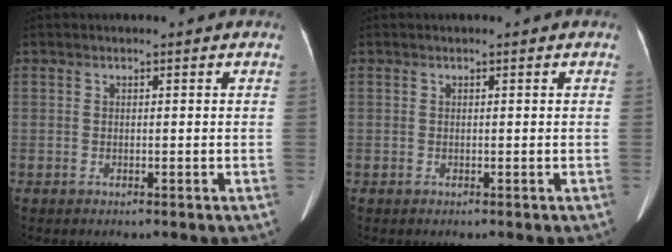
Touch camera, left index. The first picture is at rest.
{"total": 0.0}